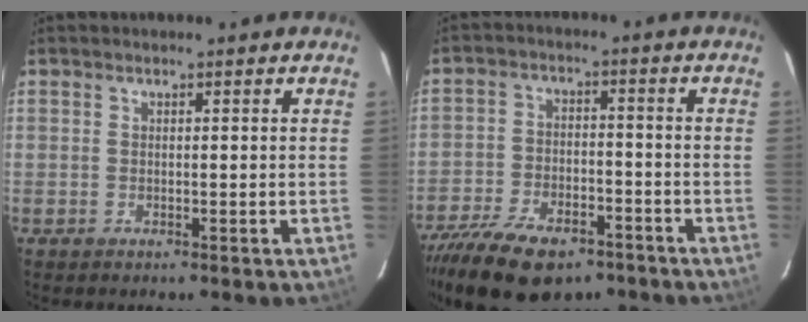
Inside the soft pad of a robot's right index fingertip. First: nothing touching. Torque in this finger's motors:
{"motor_torque": [1.39, -0.75, 0.64, 0.13]}